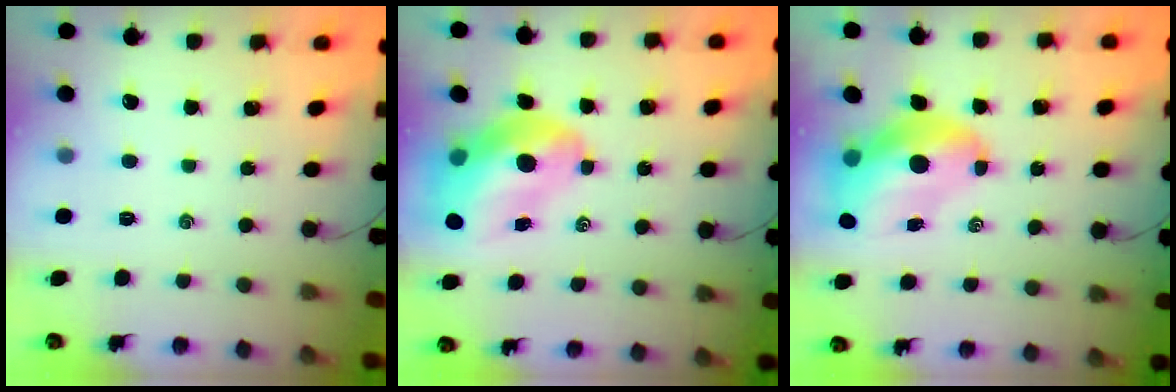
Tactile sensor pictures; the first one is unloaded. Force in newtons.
{"total": 14.2, "press": 13.6, "slide": 4.1}
{"total": 11.6, "press": 11.0, "slide": 3.4}